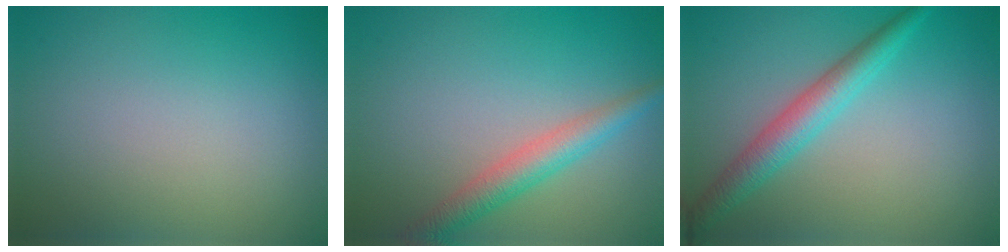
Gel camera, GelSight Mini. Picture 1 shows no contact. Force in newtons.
{"total": 3.4, "press": 3.4, "slide": 0.1}
{"total": 3.7, "press": 3.7, "slide": 0.1}